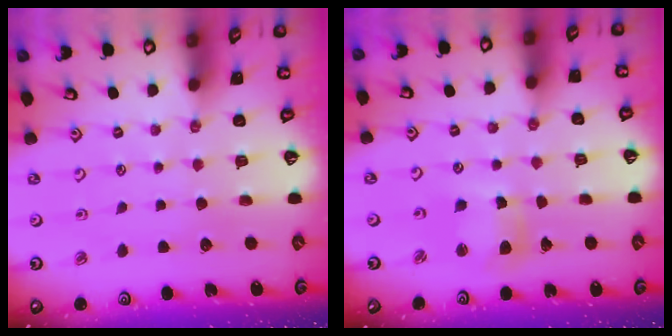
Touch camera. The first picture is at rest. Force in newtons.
{"total": 7.6, "press": 7.6, "slide": 1.1}